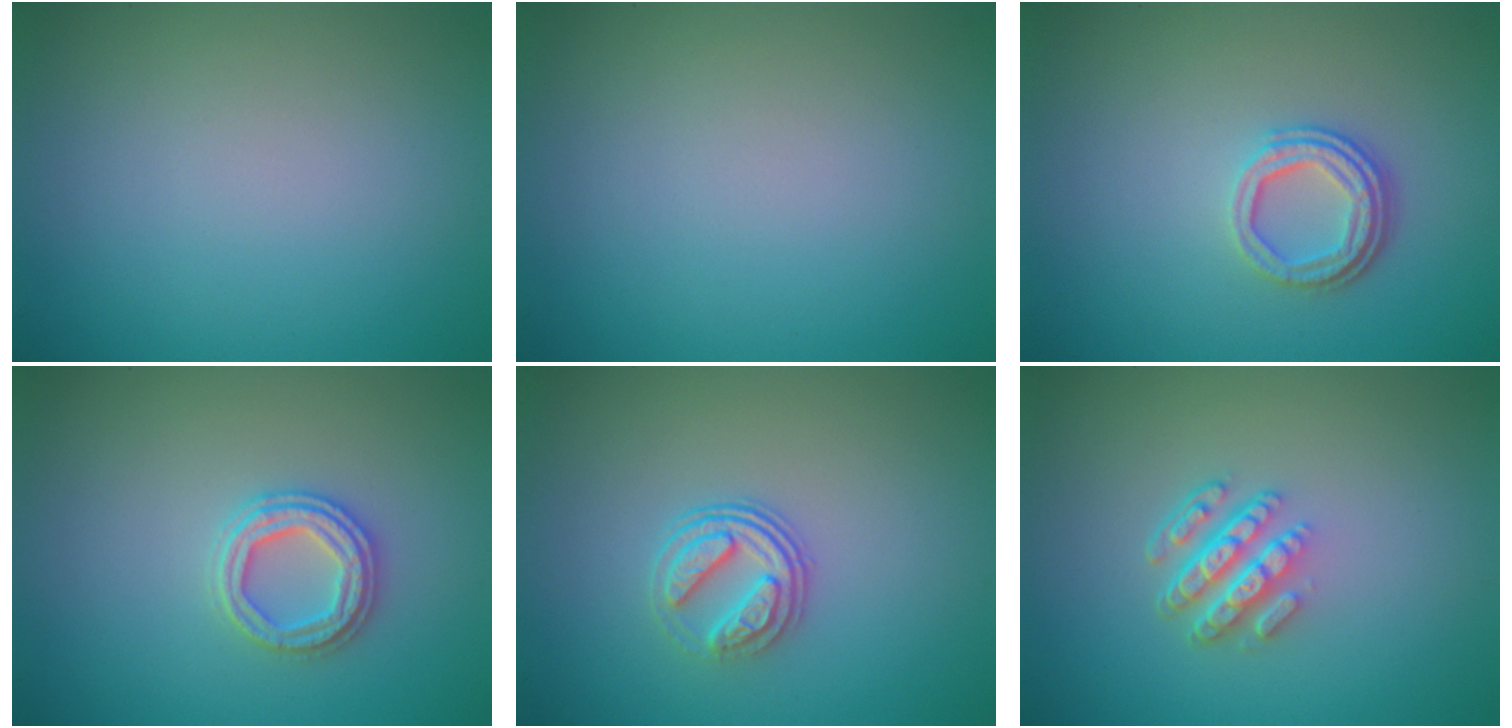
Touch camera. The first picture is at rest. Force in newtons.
{"total": 0.0}
{"total": 3.3, "press": 2.5, "slide": 2.1}
{"total": 2.7, "press": 2.7, "slide": 0.3}
{"total": 3.1, "press": 2.6, "slide": 1.7}
{"total": 4.3, "press": 3.1, "slide": 3.0}